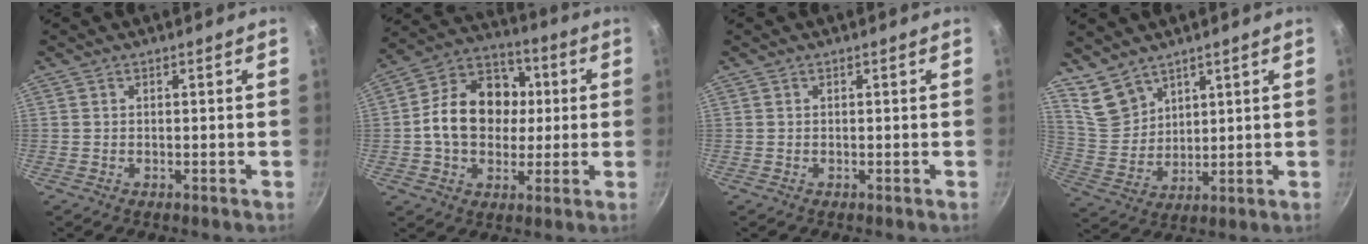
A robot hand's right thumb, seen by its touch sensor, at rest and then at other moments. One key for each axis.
{"total": 16.7, "fx": 0.7, "fy": 13.0, "fz": 10.5, "tx": -0.141, "ty": 0.026, "tz": -0.003}
{"total": 0.0}
{"total": 8.0, "fx": 6.1, "fy": 4.5, "fz": 2.5, "tx": -0.028, "ty": -0.027, "tz": 0.136}